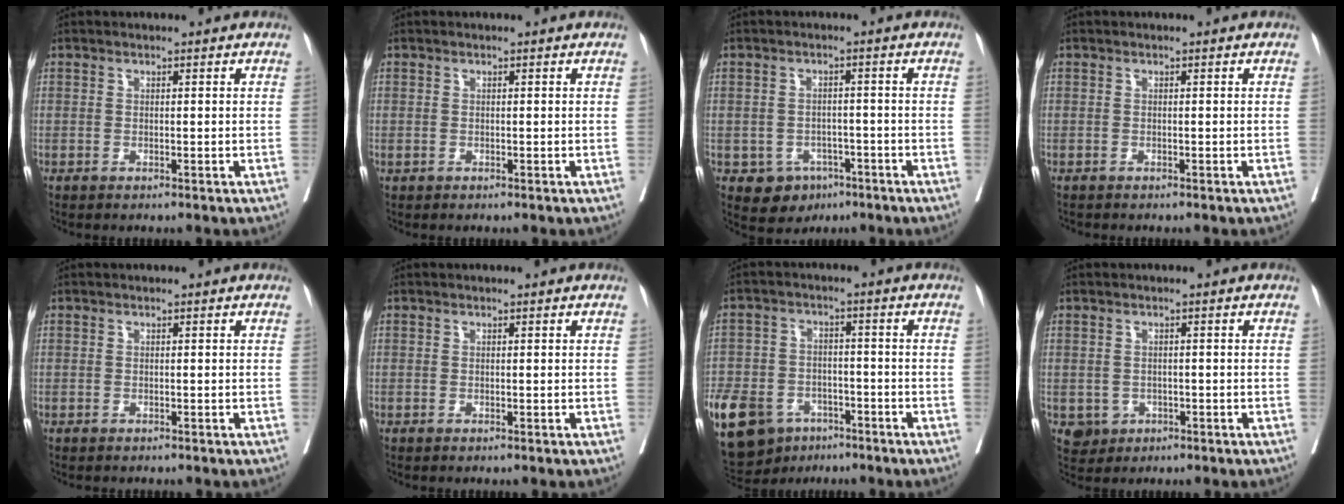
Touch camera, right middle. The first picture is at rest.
{"total": 0.0}
{"total": 5.0, "force": [-2.7, 4.0, 1.4], "torque": [-0.016, 0.006, -0.031]}
{"total": 0.6, "force": [-0.6, 0.1, 0.1], "torque": [-0.007, -0.002, -0.013]}
{"total": 0.8, "force": [-0.7, 0.4, 0.0], "torque": [-0.009, 0.001, -0.012]}
{"total": 0.0}
{"total": 21.9, "force": [-12.4, 14.7, 10.4], "torque": [-0.314, -0.022, -0.194]}
{"total": 3.4, "force": [-1.2, 3.1, 0.7], "torque": [-0.005, 0.004, -0.012]}